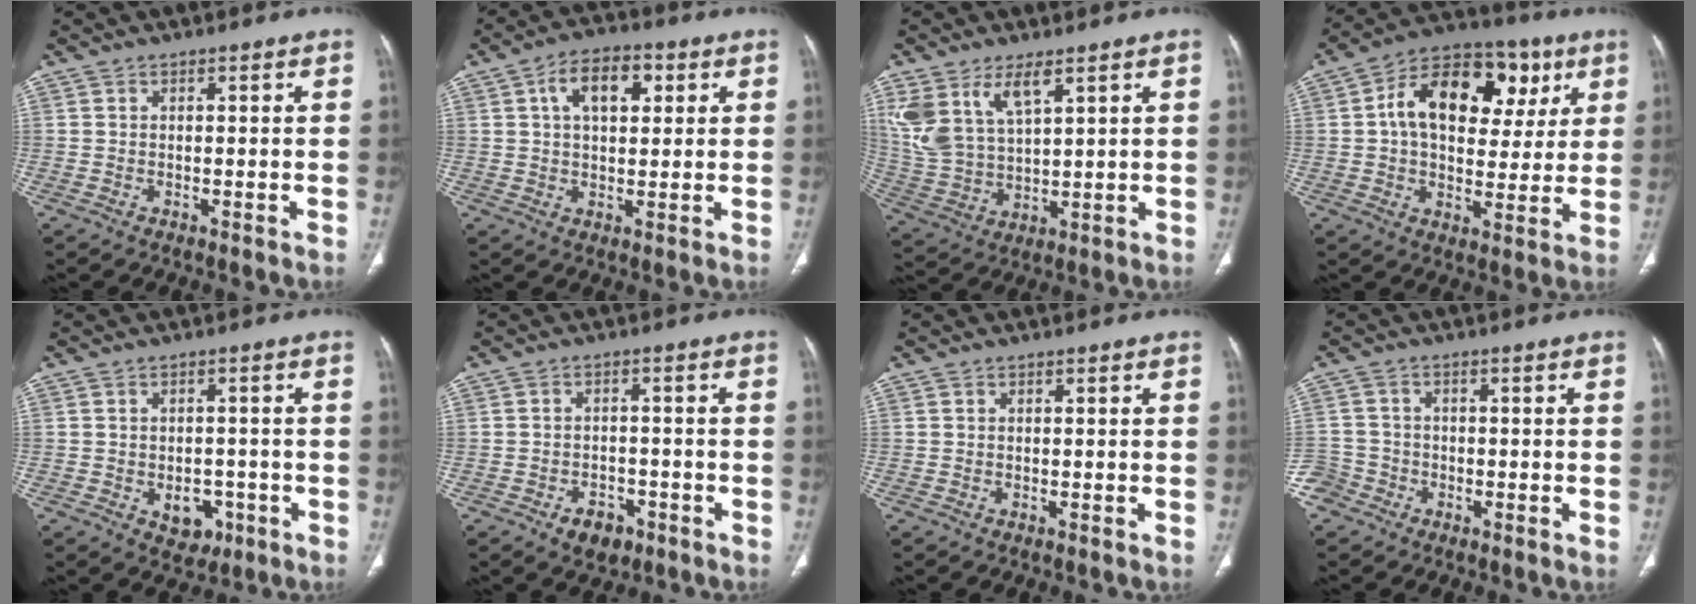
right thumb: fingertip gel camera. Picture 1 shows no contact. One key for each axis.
{"total": 9.1, "fx": 2.9, "fy": 5.2, "fz": 6.9, "tx": -0.097, "ty": 0.009, "tz": 0.042}
{"total": 11.7, "fx": 6.3, "fy": 5.4, "fz": 8.2, "tx": -0.174, "ty": -0.017, "tz": 0.142}
{"total": 19.3, "fx": 5.5, "fy": 12.4, "fz": 13.8, "tx": -0.175, "ty": 0.014, "tz": 0.079}
{"total": 5.3, "fx": -1.9, "fy": 3.9, "fz": 3.0, "tx": -0.018, "ty": 0.012, "tz": -0.016}
{"total": 5.0, "fx": -2.8, "fy": 3.3, "fz": 2.4, "tx": -0.021, "ty": 0.018, "tz": -0.036}
{"total": 0.0}
{"total": 4.7, "fx": -2.9, "fy": 3.7, "fz": 0.3, "tx": 0.006, "ty": 0.018, "tz": -0.062}